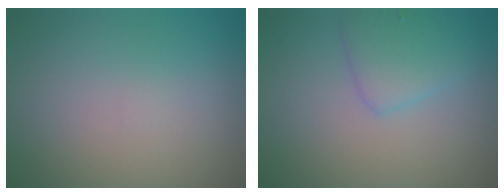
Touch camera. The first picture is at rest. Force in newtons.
{"total": 2.9, "press": 2.9, "slide": 0.1}